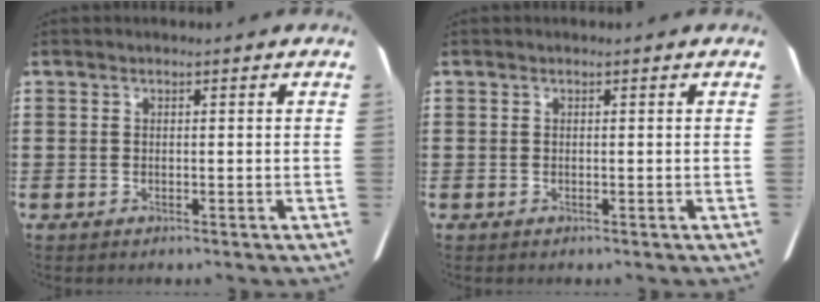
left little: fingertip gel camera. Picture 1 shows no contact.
{"total": 0.0}